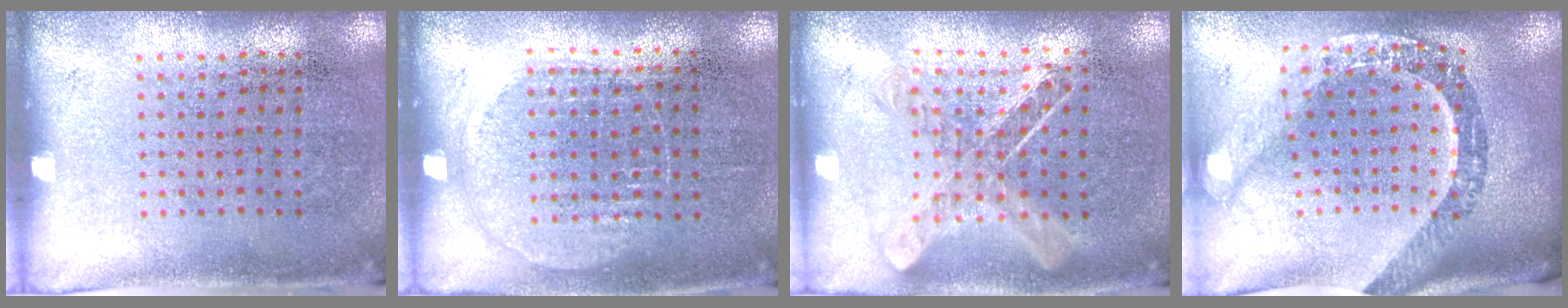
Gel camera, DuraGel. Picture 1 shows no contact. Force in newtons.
{"total": 1.0, "press": 0.9, "slide": 0.4}
{"total": 1.0, "press": 1.0, "slide": 0.1}
{"total": 3.2, "press": 2.4, "slide": 2.2}